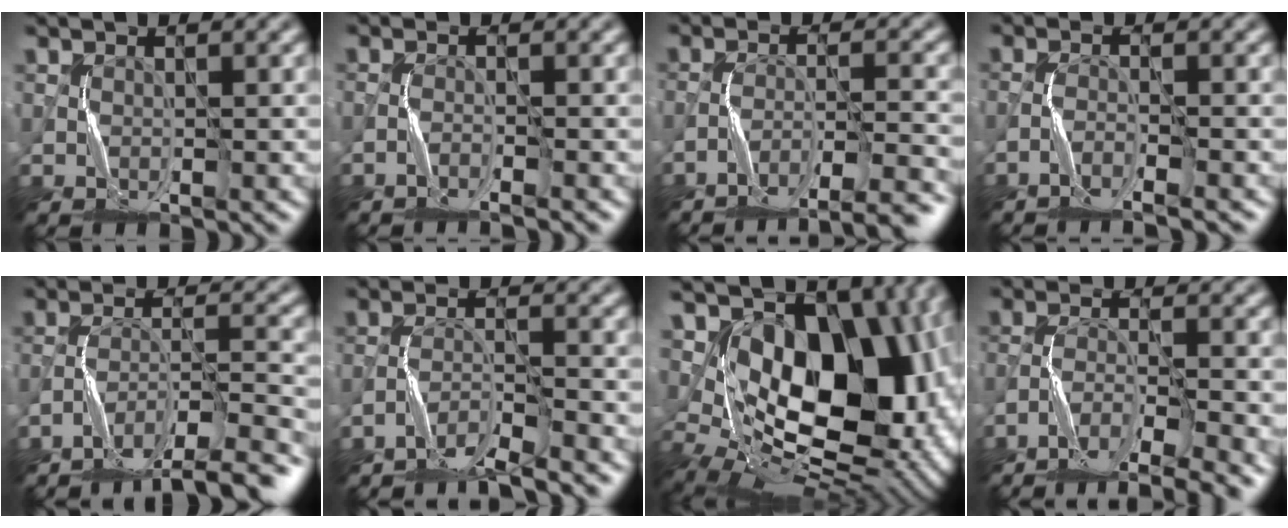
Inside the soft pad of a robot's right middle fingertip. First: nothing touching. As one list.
[{"total": 1.2, "force": [-1.0, -0.2, 0.5], "torque": [-0.011, 0.001, -0.027]}, {"total": 7.0, "force": [-5.6, 1.5, 3.9], "torque": [-0.063, -0.011, -0.089]}, {"total": 2.4, "force": [-1.9, 0.0, 1.4], "torque": [-0.030, -0.001, -0.046]}, {"total": 9.7, "force": [-8.2, 2.5, 4.5], "torque": [-0.070, -0.008, -0.120]}, {"total": 3.8, "force": [-3.3, 0.2, 1.8], "torque": [-0.033, -0.002, -0.069]}, {"total": 14.9, "force": [1.8, 9.8, 11.1], "torque": [-0.101, -0.013, 0.035]}, {"total": 8.0, "force": [-5.7, 2.5, 5.1], "torque": [-0.092, -0.018, -0.097]}]